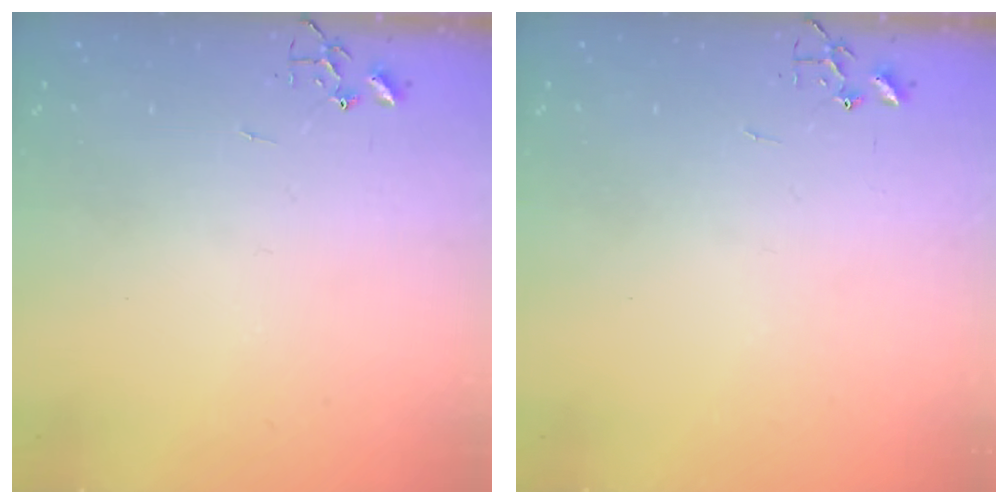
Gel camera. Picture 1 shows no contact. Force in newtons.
{"total": 0.0}